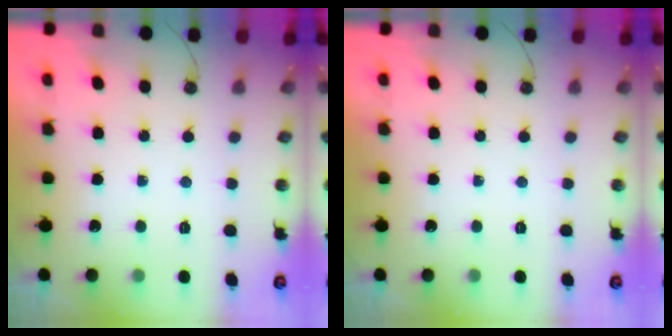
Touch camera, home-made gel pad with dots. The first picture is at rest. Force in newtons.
{"total": 0.0}